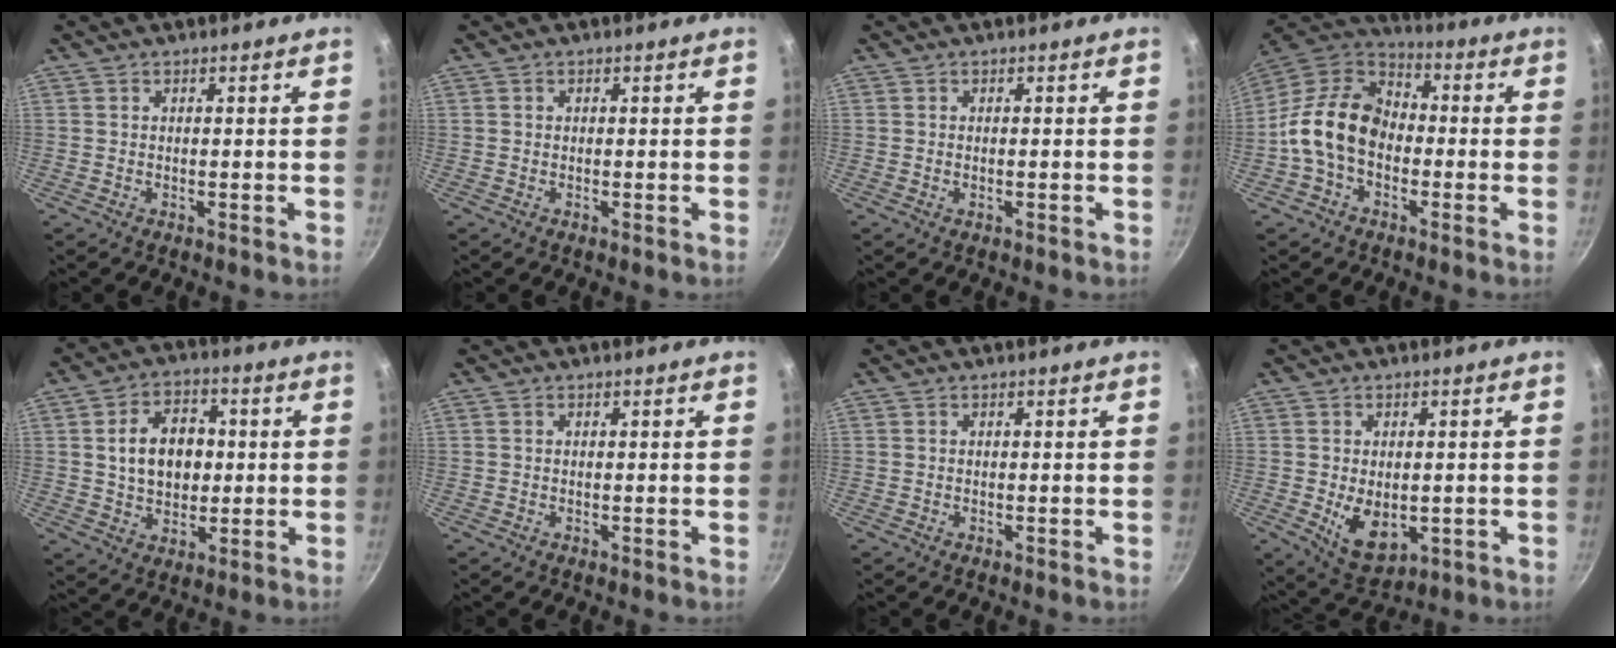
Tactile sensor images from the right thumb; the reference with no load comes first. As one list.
[{"total": 0.0}, {"total": 0.6, "force": [-0.2, 0.2, 0.5], "torque": [-0.008, 0.001, -0.004]}, {"total": 14.3, "force": [-2.1, 10.2, 9.7], "torque": [-0.139, 0.037, -0.061]}, {"total": 11.3, "force": [1.2, 8.1, 7.8], "torque": [-0.097, 0.008, 0.019]}, {"total": 0.0}, {"total": 0.0}, {"total": 8.3, "force": [-1.1, 5.4, 6.2], "torque": [-0.087, -0.016, 0.003]}]